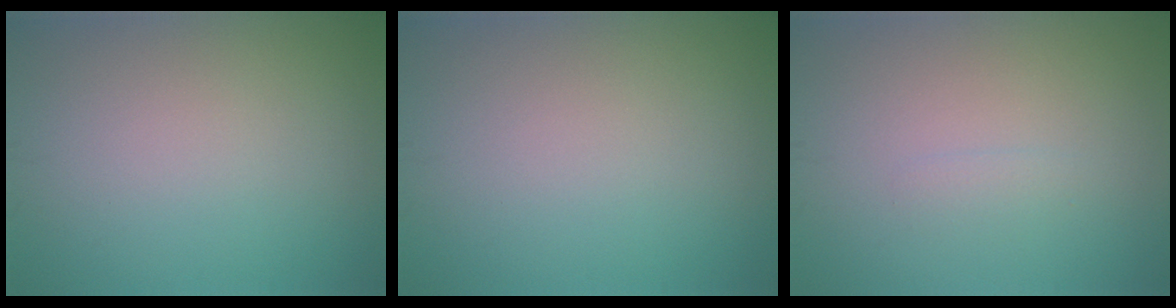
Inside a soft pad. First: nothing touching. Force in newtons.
{"total": 0.0}
{"total": 0.7, "press": 0.7, "slide": 0.1}